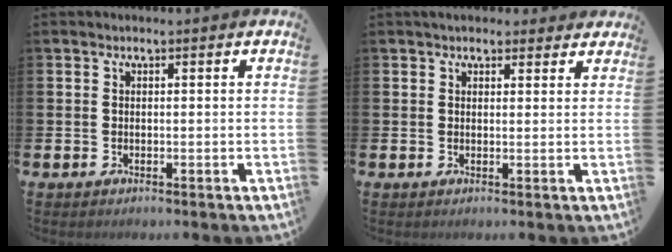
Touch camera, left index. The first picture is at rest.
{"total": 2.6, "force": [2.4, 1.0, 0.2], "torque": [0.003, -0.007, 0.041]}